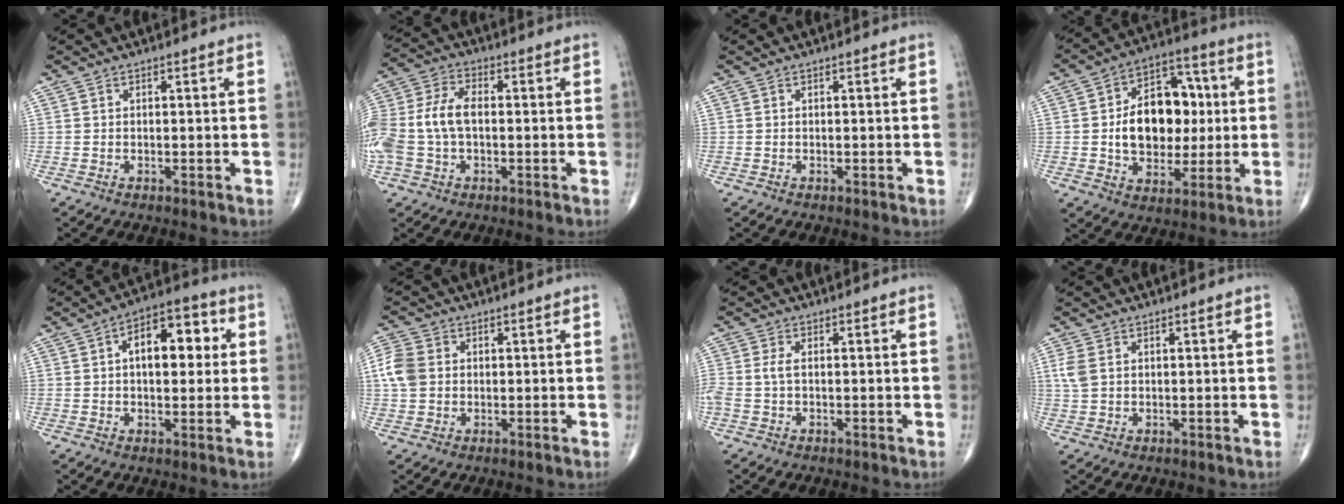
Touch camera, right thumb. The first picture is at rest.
{"total": 12.7, "force": [-0.8, 7.8, 10.0], "torque": [-0.241, 0.026, -0.017]}
{"total": 0.0}
{"total": 17.0, "force": [0.8, 11.9, 12.1], "torque": [-0.141, 0.025, 0.016]}
{"total": 12.0, "force": [2.3, 6.4, 9.8], "torque": [-0.114, 0.022, 0.028]}
{"total": 6.0, "force": [0.6, 4.8, 3.5], "torque": [-0.079, 0.008, 0.007]}
{"total": 2.4, "force": [-0.1, 1.1, 2.1], "torque": [-0.062, 0.000, -0.003]}
{"total": 3.2, "force": [0.9, 2.1, 2.2], "torque": [-0.063, 0.005, 0.020]}